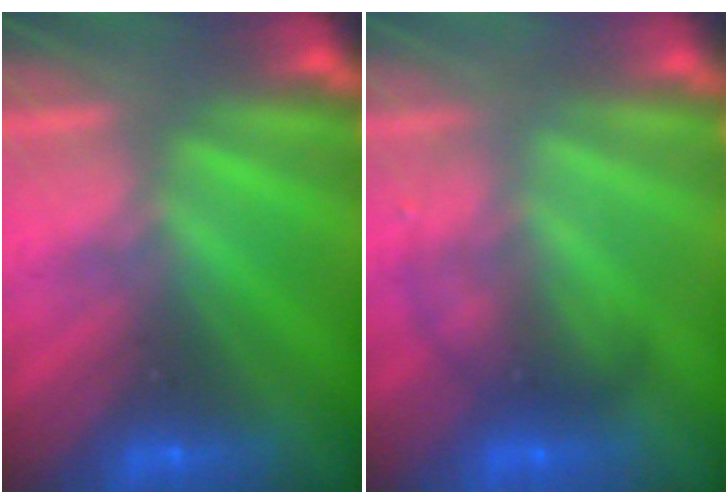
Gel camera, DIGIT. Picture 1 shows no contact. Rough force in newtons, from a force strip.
{"total": 2.0}